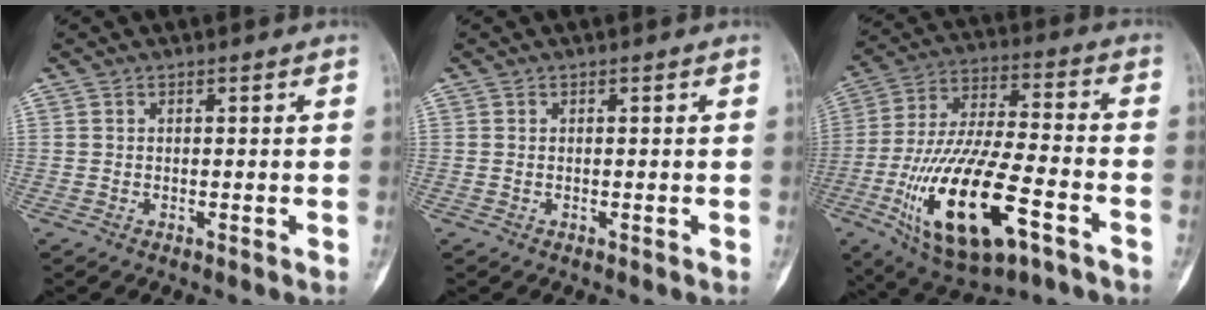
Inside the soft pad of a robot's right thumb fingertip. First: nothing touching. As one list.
[{"total": 0.0}, {"total": 23.3, "force": [-9.4, 8.5, 19.6], "torque": [-0.391, 0.028, -0.154]}]